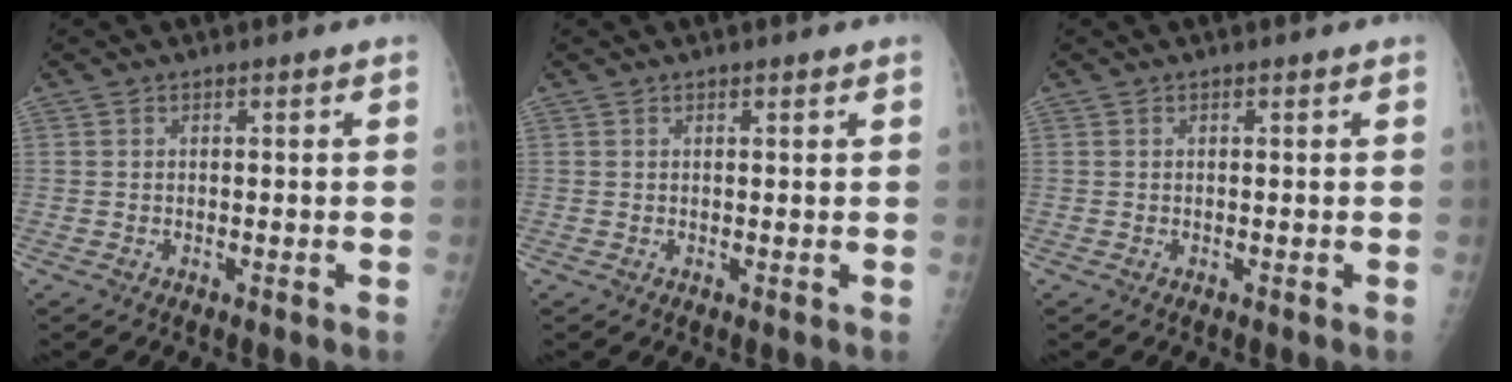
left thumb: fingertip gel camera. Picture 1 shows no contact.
{"total": 0.6, "force": [0.5, 0.2, 0.4], "torque": [-0.006, -0.002, 0.007]}
{"total": 0.0}